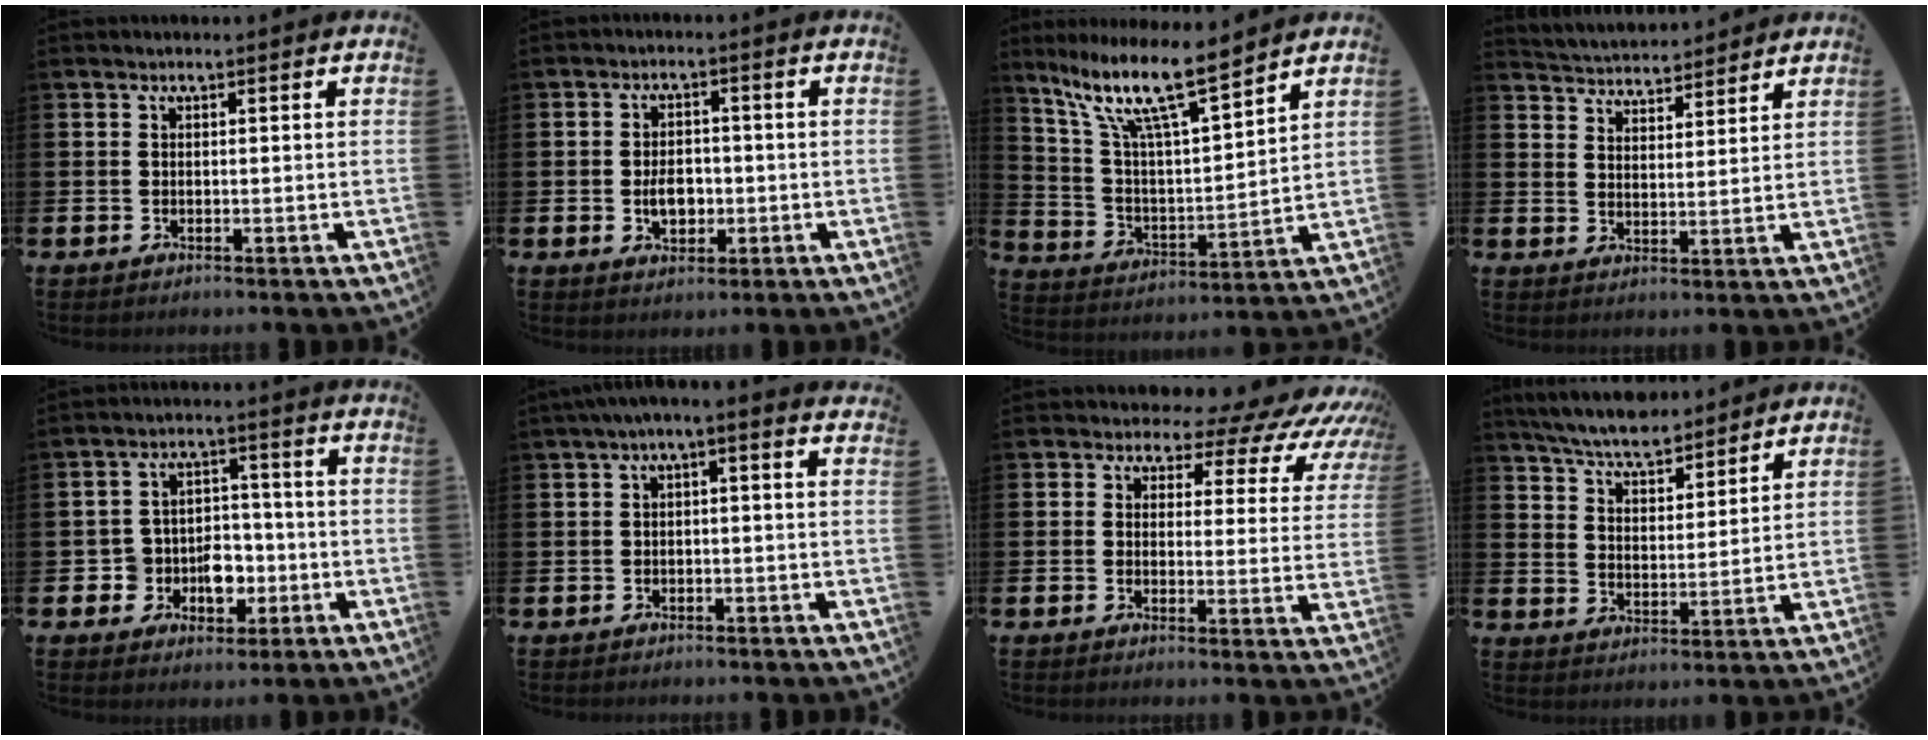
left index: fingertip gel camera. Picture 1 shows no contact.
{"total": 4.0, "force": [-0.7, 2.8, 2.7], "torque": [-0.036, -0.002, -0.019]}
{"total": 12.4, "force": [9.5, 2.6, 7.5], "torque": [-0.170, -0.042, 0.161]}
{"total": 4.6, "force": [4.5, 0.7, -0.5], "torque": [-0.013, -0.029, 0.081]}
{"total": 5.9, "force": [-1.9, 5.2, 2.1], "torque": [-0.040, 0.011, -0.037]}
{"total": 1.4, "force": [-0.9, 0.1, 1.1], "torque": [-0.019, 0.003, -0.018]}
{"total": 4.6, "force": [3.2, 2.9, 1.5], "torque": [-0.027, -0.042, 0.040]}
{"total": 6.6, "force": [6.3, 1.2, 1.8], "torque": [-0.062, -0.030, 0.112]}